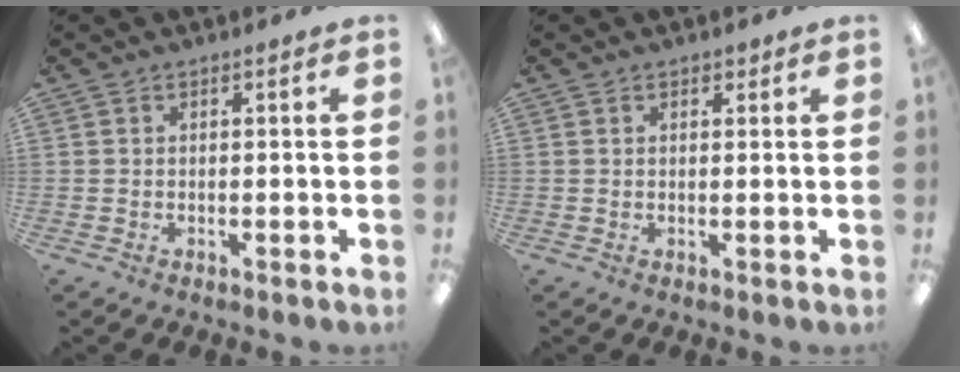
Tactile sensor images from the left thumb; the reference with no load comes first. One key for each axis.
{"total": 1.6, "fx": 1.0, "fy": 1.2, "fz": 0.4, "tx": -0.002, "ty": 0.000, "tz": 0.016}